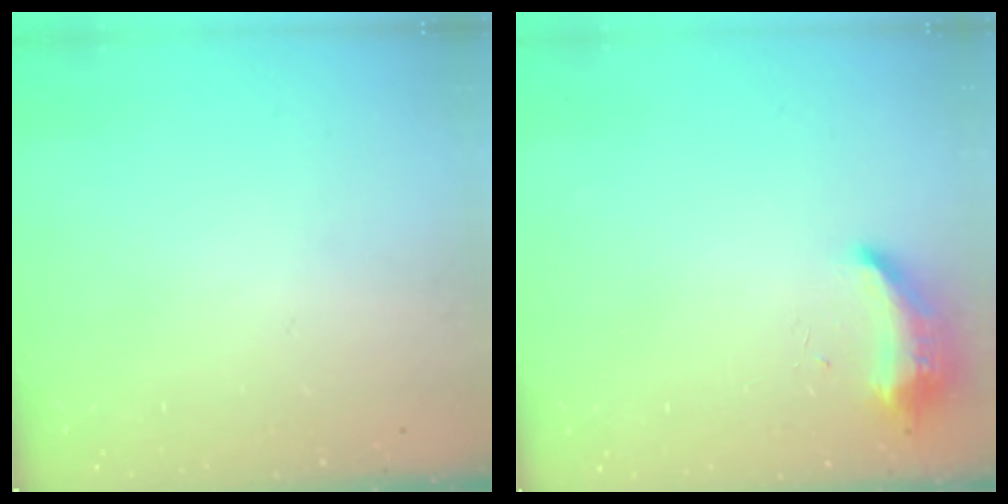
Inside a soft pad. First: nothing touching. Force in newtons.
{"total": 8.4, "press": 8.3, "slide": 1.6}